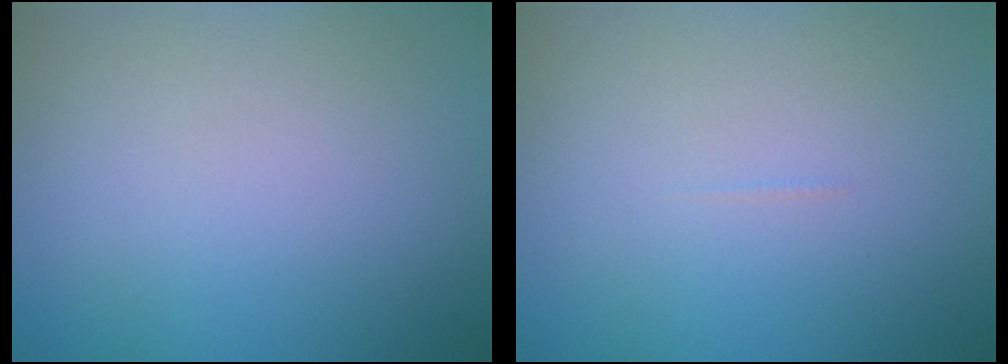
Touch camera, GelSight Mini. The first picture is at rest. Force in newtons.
{"total": 0.0}